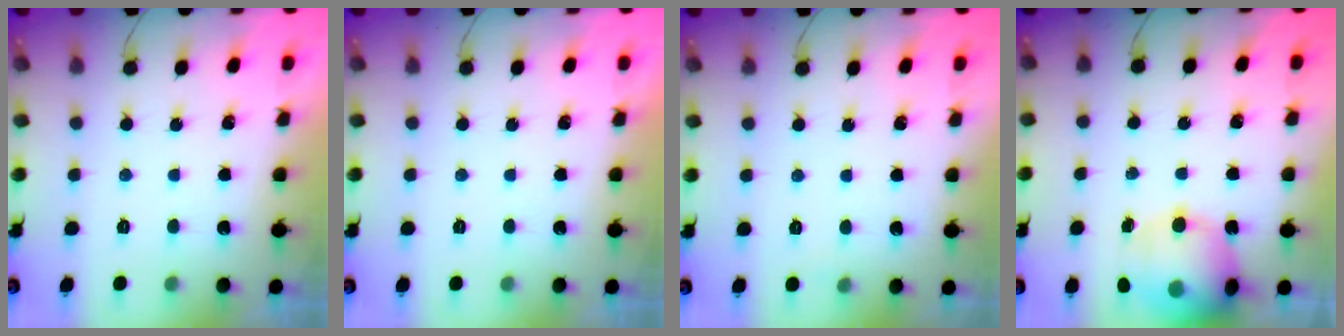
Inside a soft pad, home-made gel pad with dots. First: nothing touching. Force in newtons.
{"total": 0.0}
{"total": 6.2, "press": 1.7, "slide": 5.9}
{"total": 17.5, "press": 17.2, "slide": 3.5}